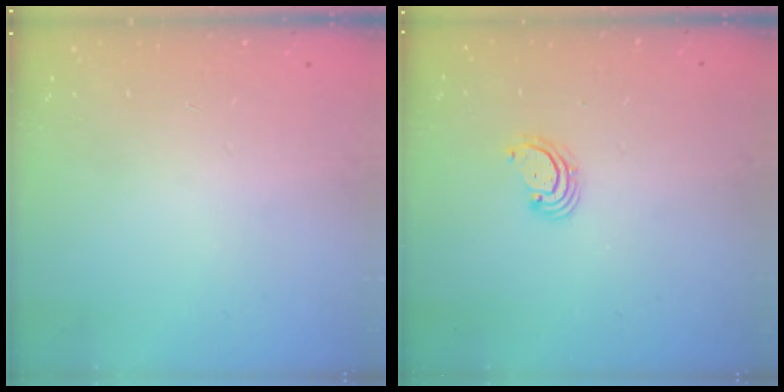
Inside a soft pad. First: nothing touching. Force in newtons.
{"total": 2.6, "press": 2.6, "slide": 0.3}